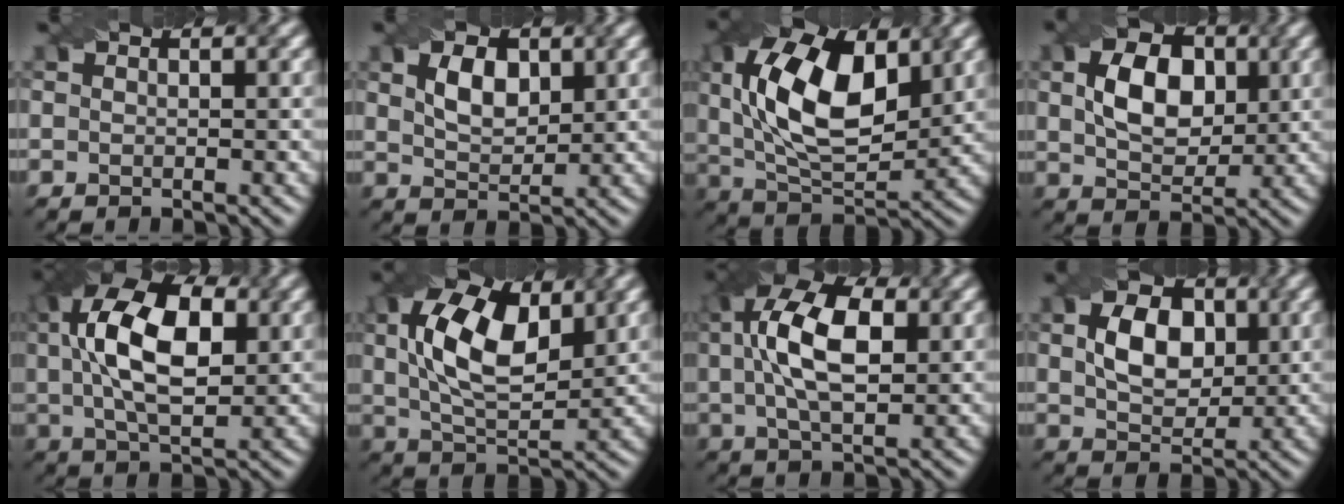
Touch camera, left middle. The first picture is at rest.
{"total": 3.5, "force": [1.3, 2.1, 2.5], "torque": [-0.052, 0.002, 0.027]}
{"total": 11.6, "force": [2.8, 5.8, 9.6], "torque": [-0.170, 0.010, 0.042]}
{"total": 6.1, "force": [1.3, 4.1, 4.4], "torque": [-0.084, 0.003, 0.019]}
{"total": 11.1, "force": [2.4, 5.6, 9.3], "torque": [-0.178, 0.019, 0.035]}
{"total": 10.0, "force": [2.8, 5.1, 8.1], "torque": [-0.155, 0.011, 0.043]}
{"total": 9.2, "force": [1.9, 4.5, 7.8], "torque": [-0.157, 0.021, 0.026]}
{"total": 5.5, "force": [1.1, 3.8, 3.9], "torque": [-0.077, 0.002, 0.015]}